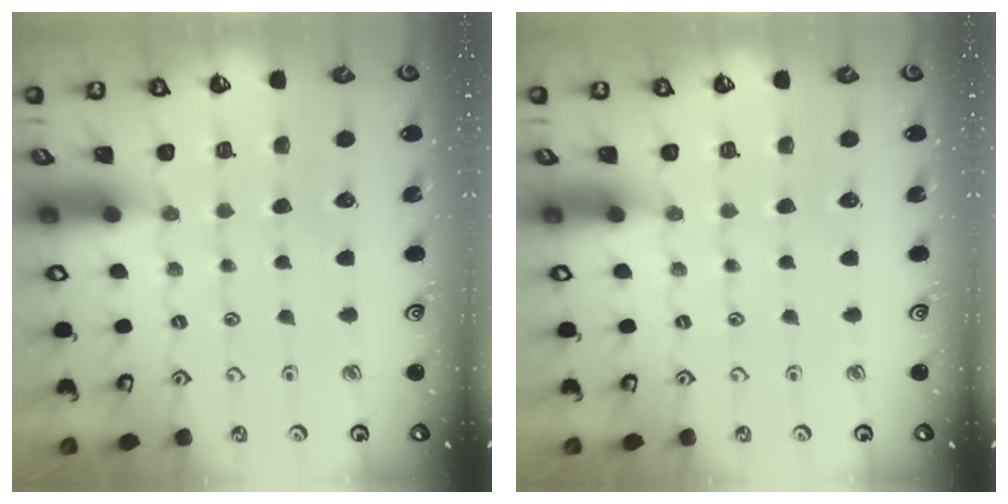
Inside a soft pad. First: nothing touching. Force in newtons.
{"total": 0.0}